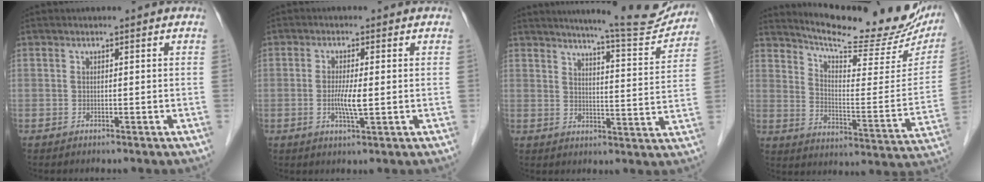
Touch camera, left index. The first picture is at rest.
{"total": 3.8, "force": [-0.4, 0.5, 3.7], "torque": [-0.069, -0.008, -0.006]}
{"total": 13.4, "force": [12.7, 0.5, 4.2], "torque": [-0.051, -0.037, 0.155]}
{"total": 22.6, "force": [20.0, 3.6, 9.8], "torque": [-0.142, -0.055, 0.265]}